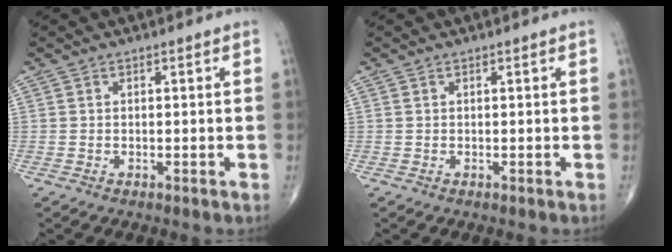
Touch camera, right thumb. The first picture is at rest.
{"total": 0.0}